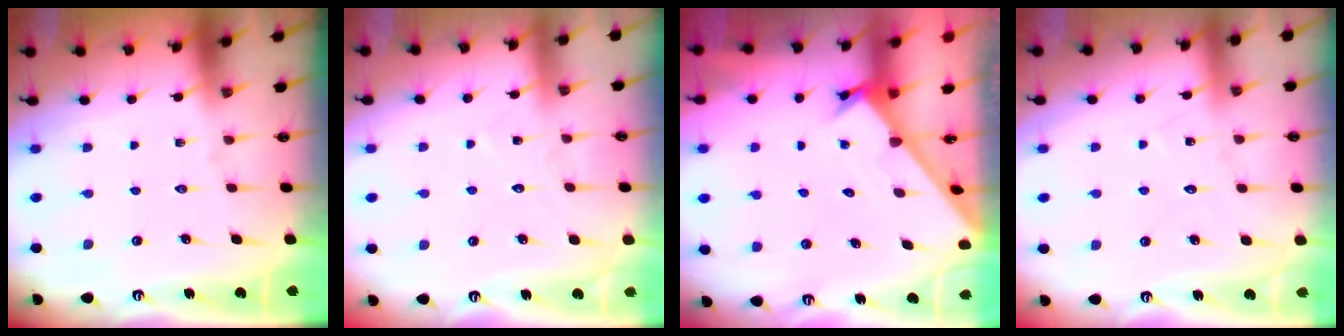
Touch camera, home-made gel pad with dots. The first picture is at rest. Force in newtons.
{"total": 5.2, "press": 5.2, "slide": 0.4}
{"total": 1.7, "press": 1.7, "slide": 0.1}
{"total": 6.2, "press": 6.2, "slide": 0.6}